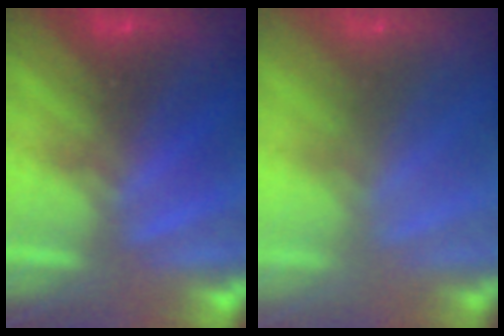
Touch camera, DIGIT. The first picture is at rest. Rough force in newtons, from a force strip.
{"total": 6.5}